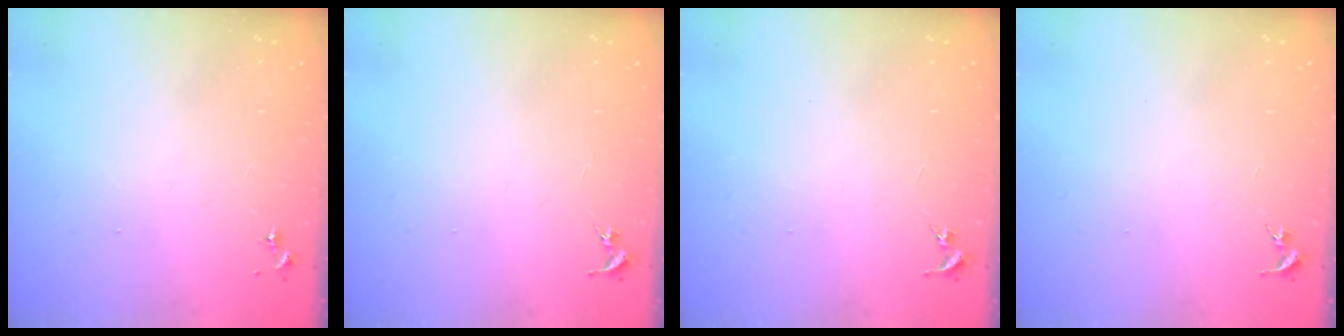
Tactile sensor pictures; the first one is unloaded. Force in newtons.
{"total": 0.0}
{"total": 0.0}
{"total": 0.0}